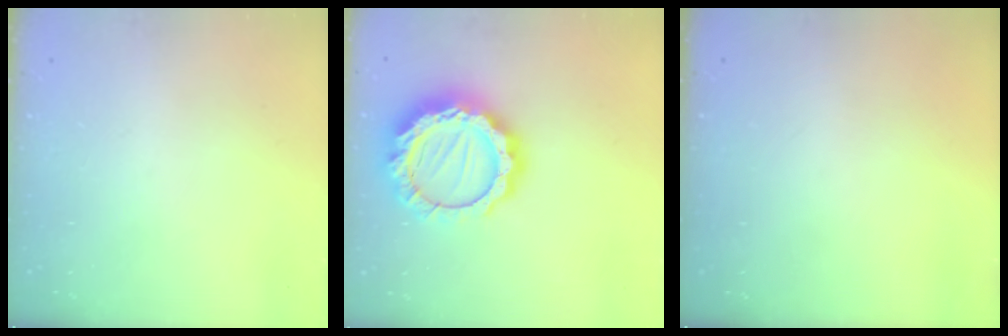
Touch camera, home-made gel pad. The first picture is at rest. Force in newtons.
{"total": 20.3, "press": 20.3, "slide": 1.6}
{"total": 0.0}